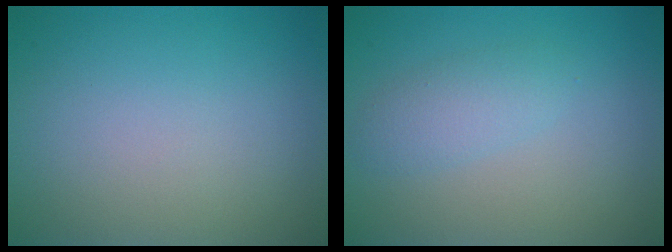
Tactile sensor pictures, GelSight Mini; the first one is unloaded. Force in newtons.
{"total": 2.0, "press": 2.0, "slide": 0.1}